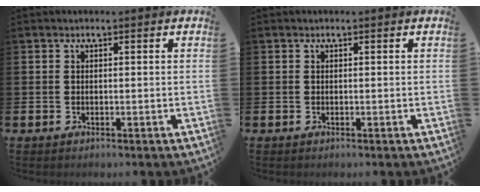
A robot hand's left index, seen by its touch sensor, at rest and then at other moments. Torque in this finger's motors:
{"motor_torque": [0.00, 0.00, -0.02, 0.00]}